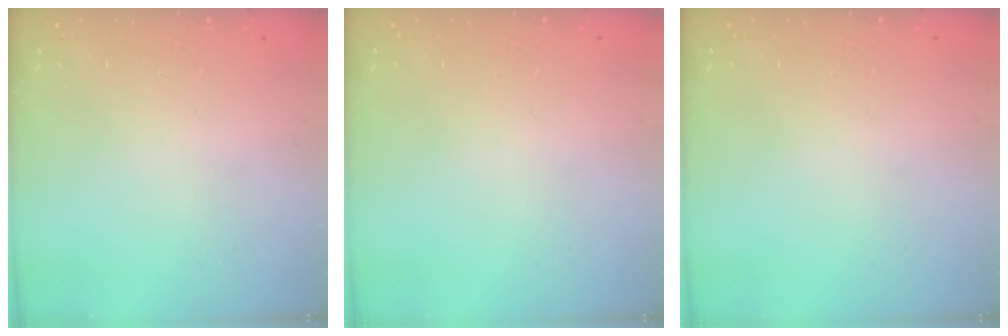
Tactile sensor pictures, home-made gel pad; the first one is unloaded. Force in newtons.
{"total": 0.0}
{"total": 0.0}